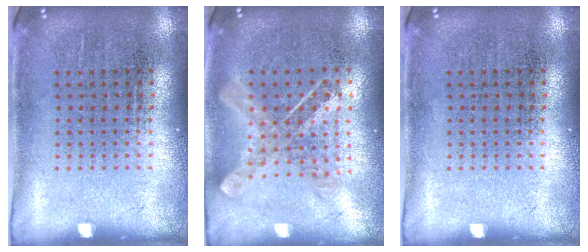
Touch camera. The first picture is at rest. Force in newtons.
{"total": 0.9, "press": 0.9, "slide": 0.1}
{"total": 0.0}